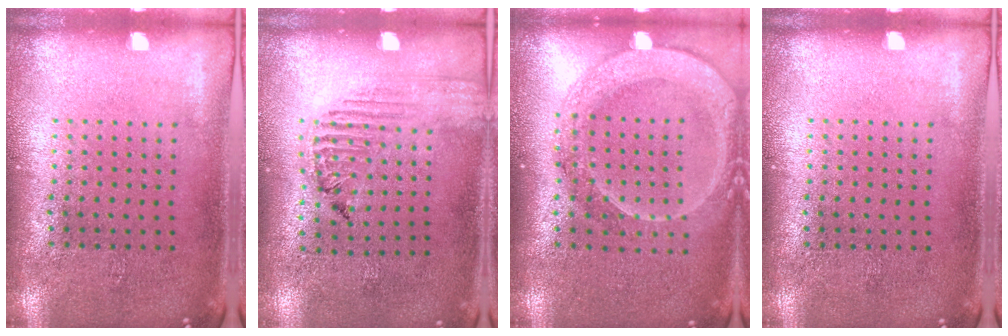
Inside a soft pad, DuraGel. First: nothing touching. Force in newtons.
{"total": 1.5, "press": 1.5, "slide": 0.3}
{"total": 2.1, "press": 1.9, "slide": 0.9}
{"total": 0.0}